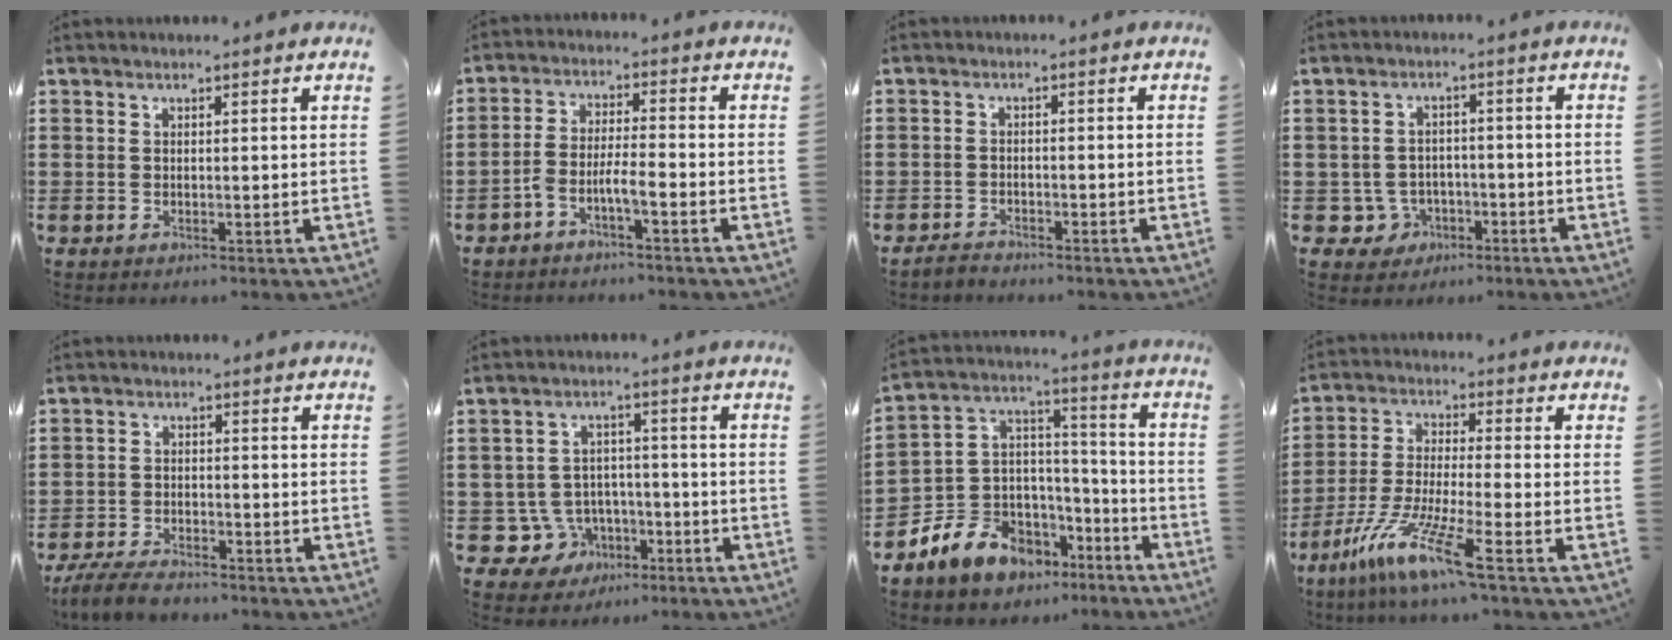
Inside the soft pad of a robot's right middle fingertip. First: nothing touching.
{"total": 3.7, "force": [-2.6, 0.3, 2.6], "torque": [-0.055, 0.002, -0.053]}
{"total": 2.2, "force": [-2.1, 0.7, -0.1], "torque": [-0.004, 0.005, -0.046]}
{"total": 4.1, "force": [-2.4, 3.2, 1.1], "torque": [-0.042, 0.002, -0.053]}
{"total": 5.1, "force": [-4.7, 1.4, 1.4], "torque": [-0.043, 0.001, -0.099]}
{"total": 6.9, "force": [-3.4, 5.8, 1.5], "torque": [-0.068, 0.008, -0.063]}
{"total": 8.4, "force": [-5.8, 6.1, 0.6], "torque": [-0.057, -0.002, -0.115]}
{"total": 10.3, "force": [-7.2, 0.5, 7.3], "torque": [-0.155, -0.008, -0.143]}